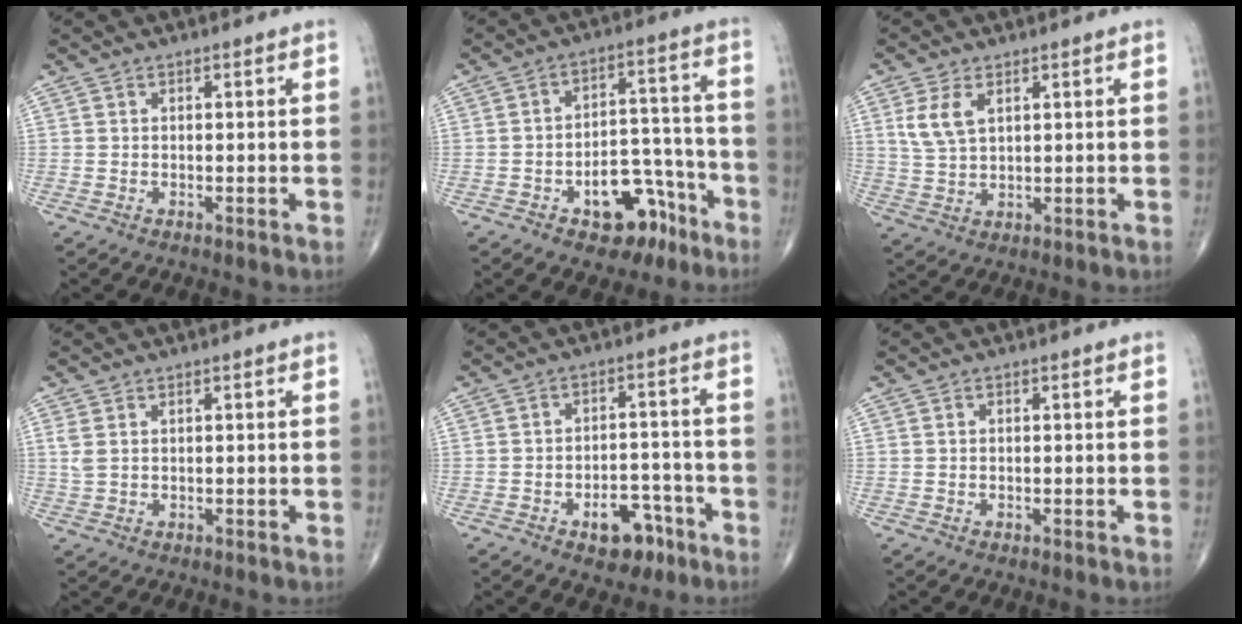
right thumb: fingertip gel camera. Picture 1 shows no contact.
{"total": 11.7, "force": [-6.3, 6.9, 6.9], "torque": [-0.052, 0.061, -0.086]}
{"total": 5.8, "force": [2.2, 3.2, 4.3], "torque": [-0.090, -0.003, 0.052]}
{"total": 2.0, "force": [0.8, 1.0, 1.5], "torque": [-0.044, 0.008, 0.026]}
{"total": 7.8, "force": [-4.3, 4.7, 4.4], "torque": [-0.029, 0.041, -0.057]}
{"total": 0.0}